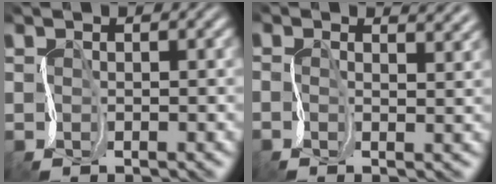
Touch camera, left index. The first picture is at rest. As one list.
[{"total": 2.9, "force": [1.6, 1.3, 2.0], "torque": [-0.023, 0.016, 0.002]}]